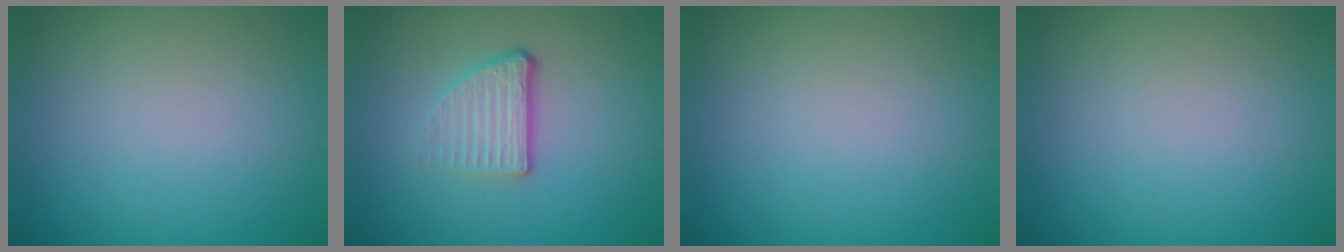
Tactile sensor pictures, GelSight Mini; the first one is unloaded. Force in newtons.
{"total": 3.6, "press": 2.2, "slide": 2.8}
{"total": 0.0}
{"total": 0.0}